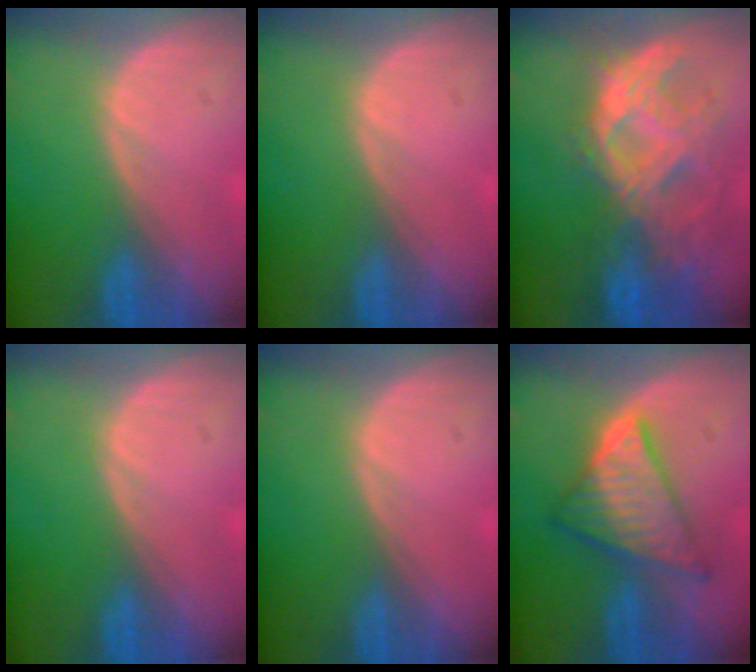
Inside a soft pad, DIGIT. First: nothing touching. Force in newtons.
{"total": 0.0}
{"total": 10.5, "press": 9.2, "slide": 5.1}
{"total": 0.0}
{"total": 0.0}
{"total": 8.7, "press": 8.7, "slide": 0.7}